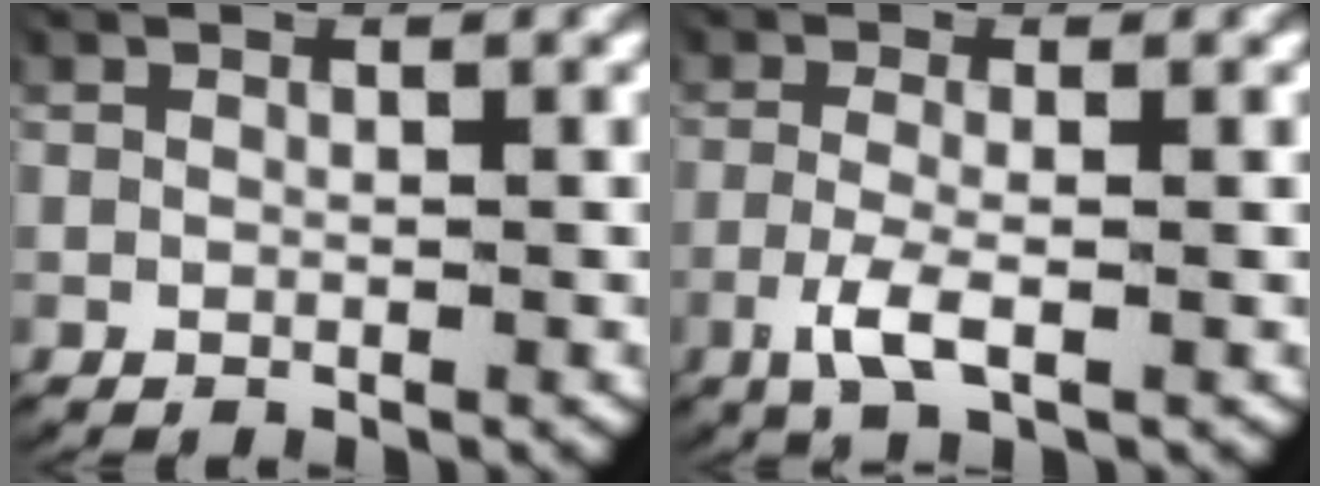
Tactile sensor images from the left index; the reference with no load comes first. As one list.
[{"total": 3.1, "force": [-1.2, 0.8, 2.7], "torque": [-0.071, -0.013, -0.016]}]